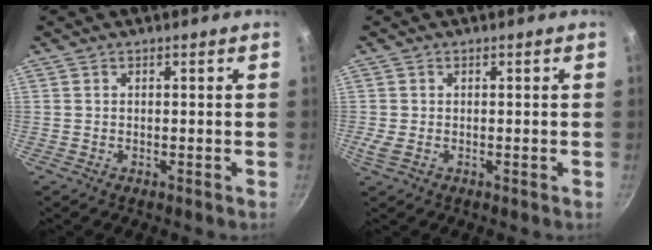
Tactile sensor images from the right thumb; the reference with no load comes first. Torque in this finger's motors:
{"motor_torque": [0.71, 0.29, 0.35, -0.08, 0.07]}